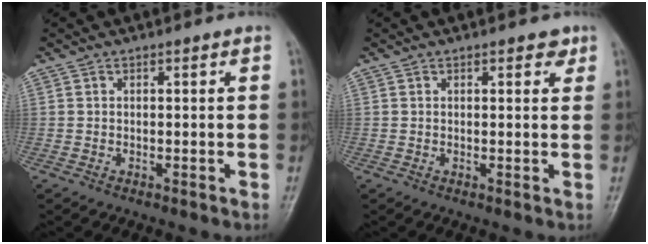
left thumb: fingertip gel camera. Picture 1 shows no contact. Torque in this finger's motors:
{"motor_torque": [-0.21, -0.17, -0.38, -0.15, 0.06]}